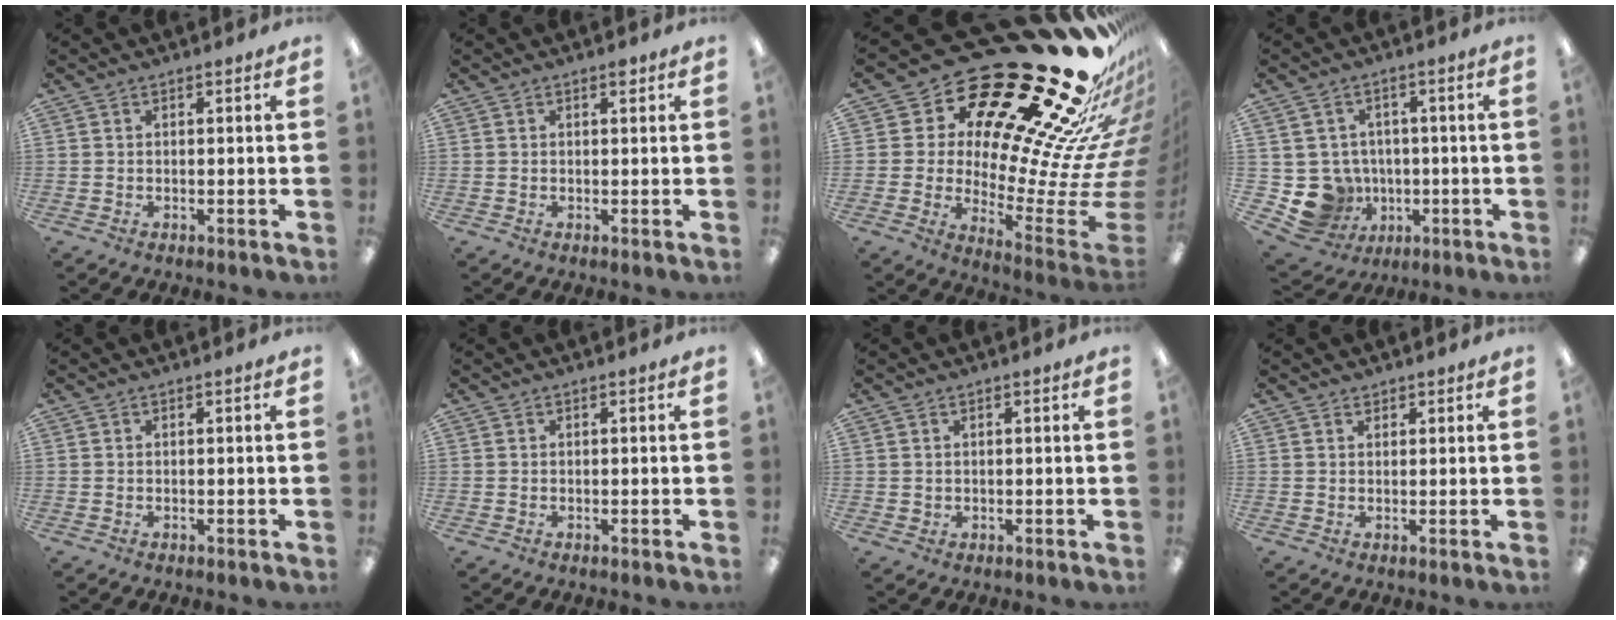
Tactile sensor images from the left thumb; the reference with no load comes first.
{"total": 1.2, "force": [0.8, 0.5, 0.8], "torque": [-0.001, -0.005, 0.010]}
{"total": 31.6, "force": [22.9, 10.5, 19.1], "torque": [-0.193, -0.244, 0.422]}
{"total": 9.6, "force": [-1.8, 9.2, 2.2], "torque": [-0.072, 0.008, -0.019]}
{"total": 0.0}
{"total": 0.0}
{"total": 1.2, "force": [0.6, 1.0, 0.0], "torque": [-0.002, 0.002, 0.010]}
{"total": 1.3, "force": [1.1, 0.8, 0.1], "torque": [0.007, -0.003, 0.019]}